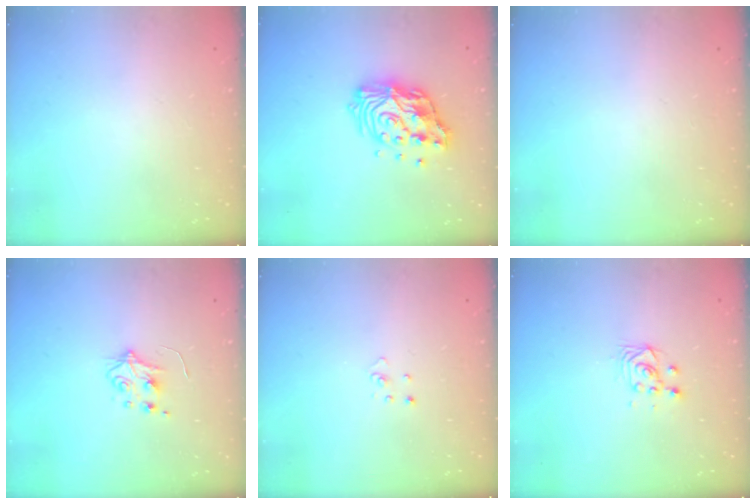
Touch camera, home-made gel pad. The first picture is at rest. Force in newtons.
{"total": 14.9, "press": 14.8, "slide": 1.5}
{"total": 0.0}
{"total": 4.9, "press": 4.8, "slide": 0.5}
{"total": 2.2, "press": 2.2, "slide": 0.2}
{"total": 3.3, "press": 3.2, "slide": 0.7}